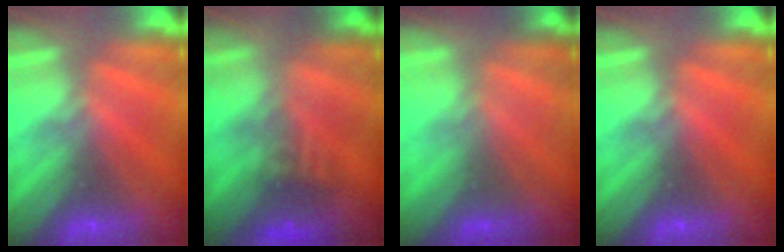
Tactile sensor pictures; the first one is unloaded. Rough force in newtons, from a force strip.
{"total": 4.0}
{"total": 2.2}
{"total": 0.0}